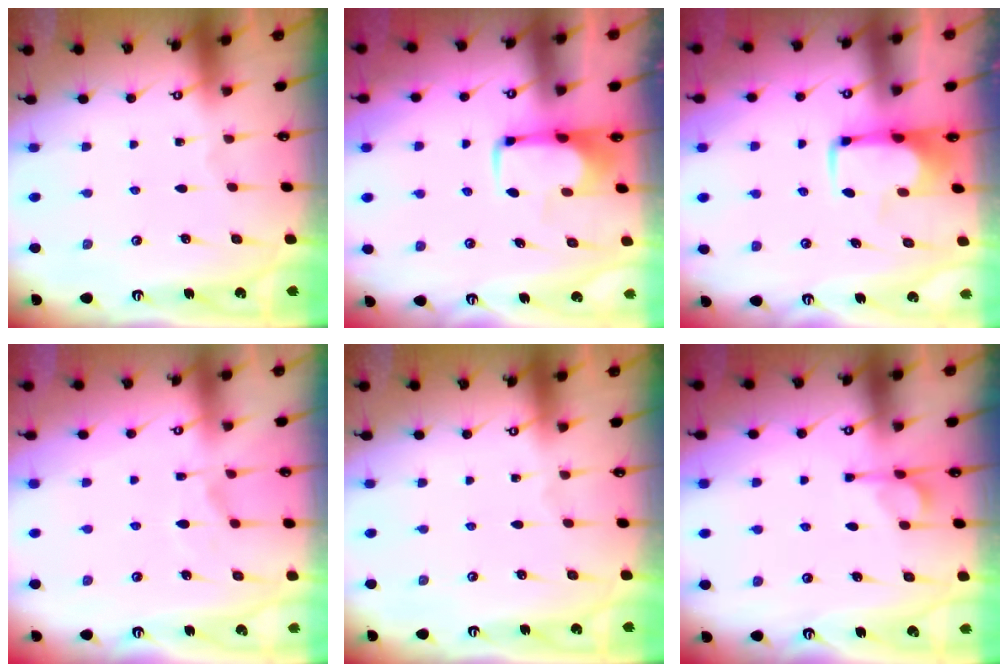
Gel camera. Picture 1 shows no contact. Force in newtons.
{"total": 1.9, "press": 1.9, "slide": 0.4}
{"total": 1.8, "press": 1.7, "slide": 0.5}
{"total": 5.2, "press": 5.0, "slide": 1.3}
{"total": 0.0}
{"total": 4.1, "press": 4.1, "slide": 0.6}